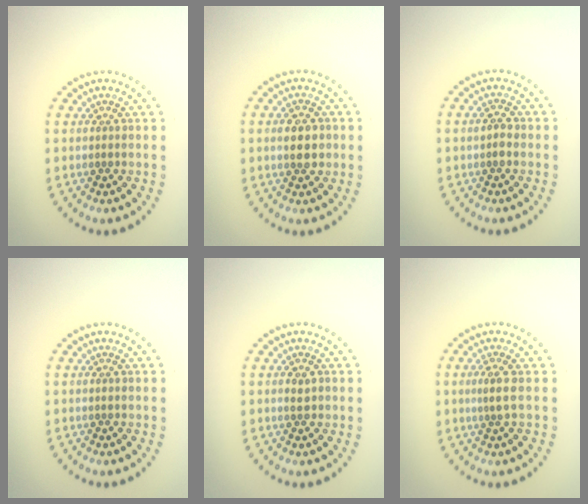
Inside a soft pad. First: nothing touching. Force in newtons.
{"total": 2.8, "press": 2.8, "slide": 0.1}
{"total": 1.2, "press": 1.2, "slide": 0.1}
{"total": 0.0}
{"total": 1.1, "press": 1.0, "slide": 0.2}
{"total": 1.6, "press": 1.2, "slide": 1.0}